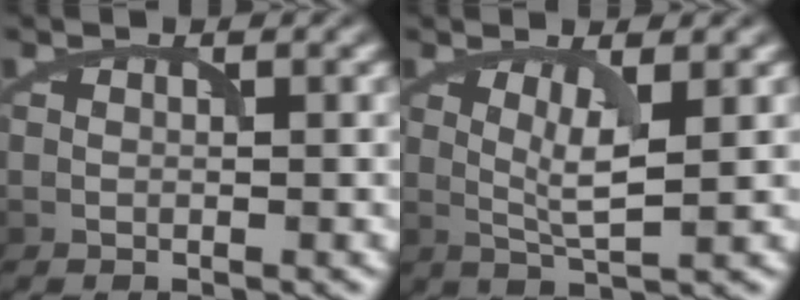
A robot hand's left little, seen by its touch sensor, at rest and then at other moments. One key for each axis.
{"total": 3.2, "fx": 0.4, "fy": 0.8, "fz": 3.1, "tx": -0.057, "ty": -0.002, "tz": 0.015}